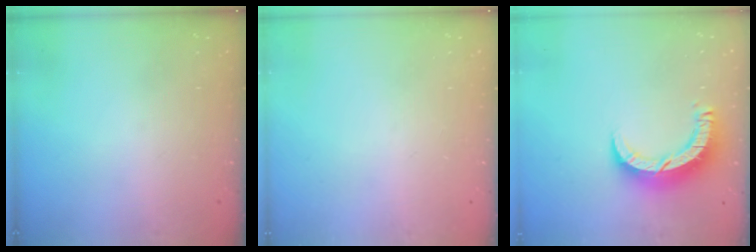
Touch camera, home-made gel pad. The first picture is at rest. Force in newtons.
{"total": 0.0}
{"total": 9.3, "press": 9.2, "slide": 0.9}